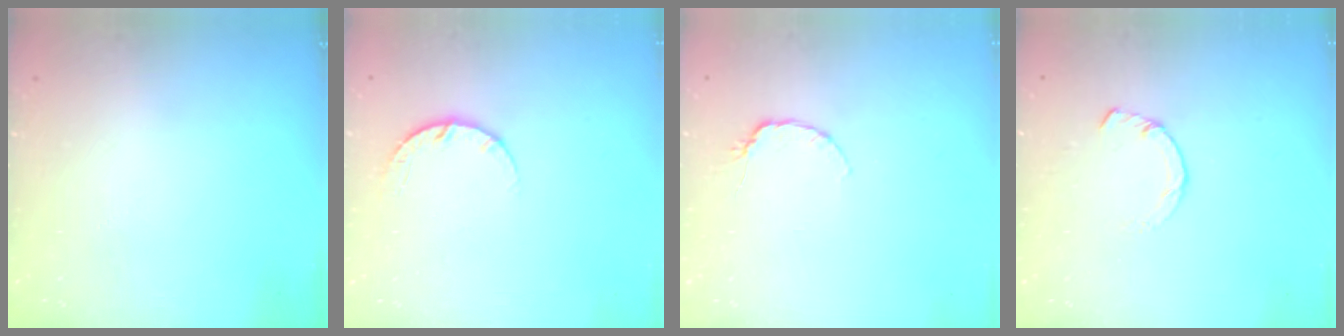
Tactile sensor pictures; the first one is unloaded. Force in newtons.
{"total": 4.6, "press": 4.5, "slide": 0.7}
{"total": 4.0, "press": 4.0, "slide": 0.5}
{"total": 2.3, "press": 2.3, "slide": 0.1}